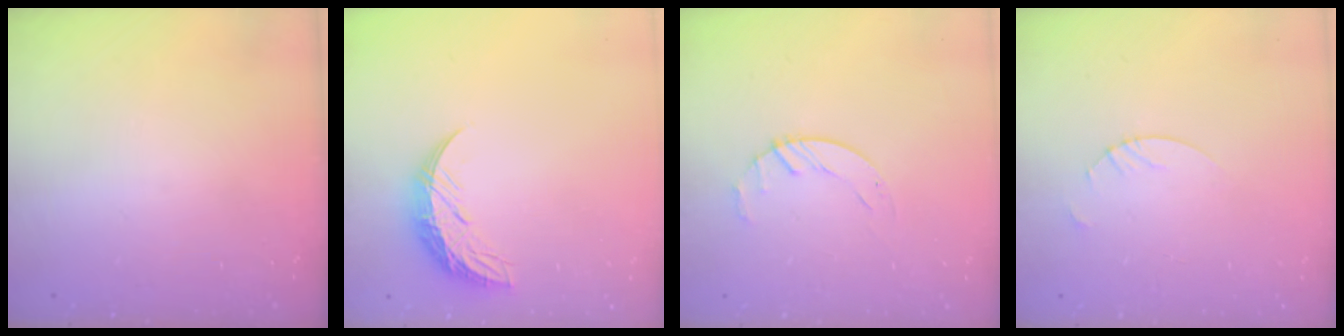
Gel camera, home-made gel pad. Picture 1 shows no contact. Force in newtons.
{"total": 10.0, "press": 10.0, "slide": 0.6}
{"total": 2.1, "press": 2.1, "slide": 0.3}
{"total": 1.8, "press": 1.8, "slide": 0.2}